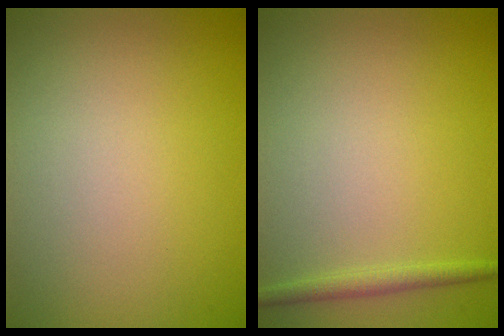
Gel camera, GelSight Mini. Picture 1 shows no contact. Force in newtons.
{"total": 1.3, "press": 1.3, "slide": 0.1}